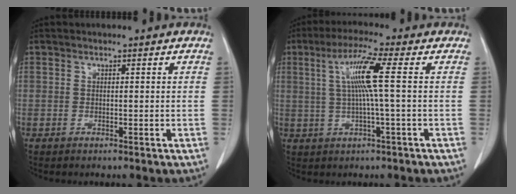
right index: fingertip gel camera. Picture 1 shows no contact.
{"total": 7.4, "force": [1.2, -1.0, 7.2], "torque": [-0.142, 0.011, 0.027]}